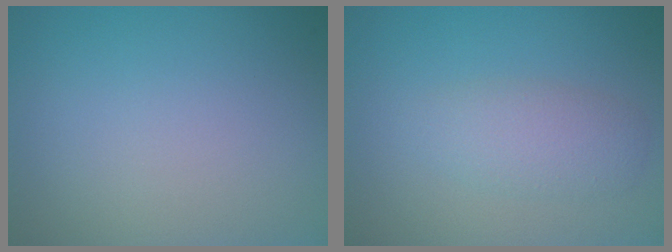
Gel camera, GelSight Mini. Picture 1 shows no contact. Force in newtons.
{"total": 2.5, "press": 2.5, "slide": 0.0}